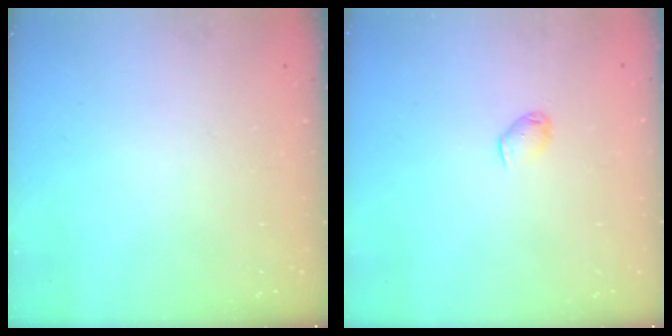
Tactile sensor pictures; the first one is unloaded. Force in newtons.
{"total": 3.4, "press": 3.3, "slide": 0.7}